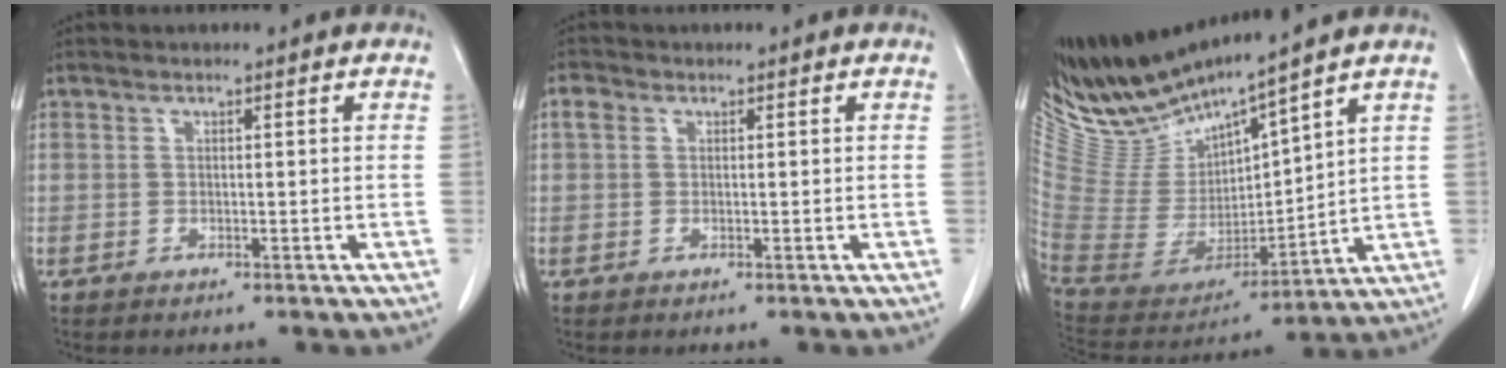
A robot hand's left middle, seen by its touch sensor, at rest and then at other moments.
{"total": 1.5, "force": [0.5, 1.2, 0.7], "torque": [-0.015, 0.012, 0.008]}
{"total": 13.1, "force": [12.2, -0.1, 4.7], "torque": [-0.109, -0.021, 0.255]}